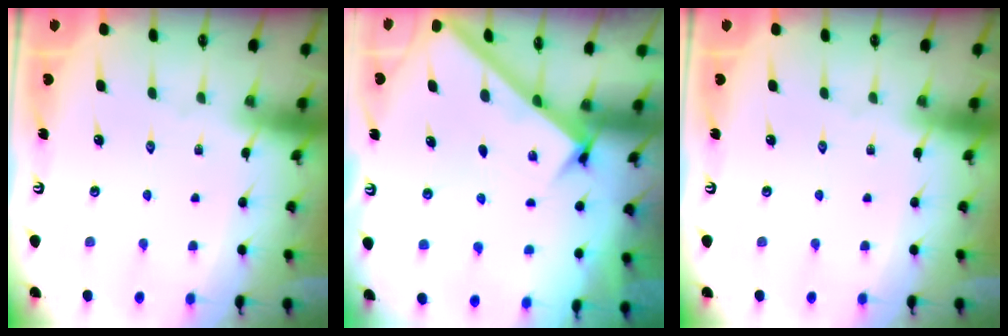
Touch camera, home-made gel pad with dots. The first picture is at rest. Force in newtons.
{"total": 2.7, "press": 2.6, "slide": 0.3}
{"total": 0.0}